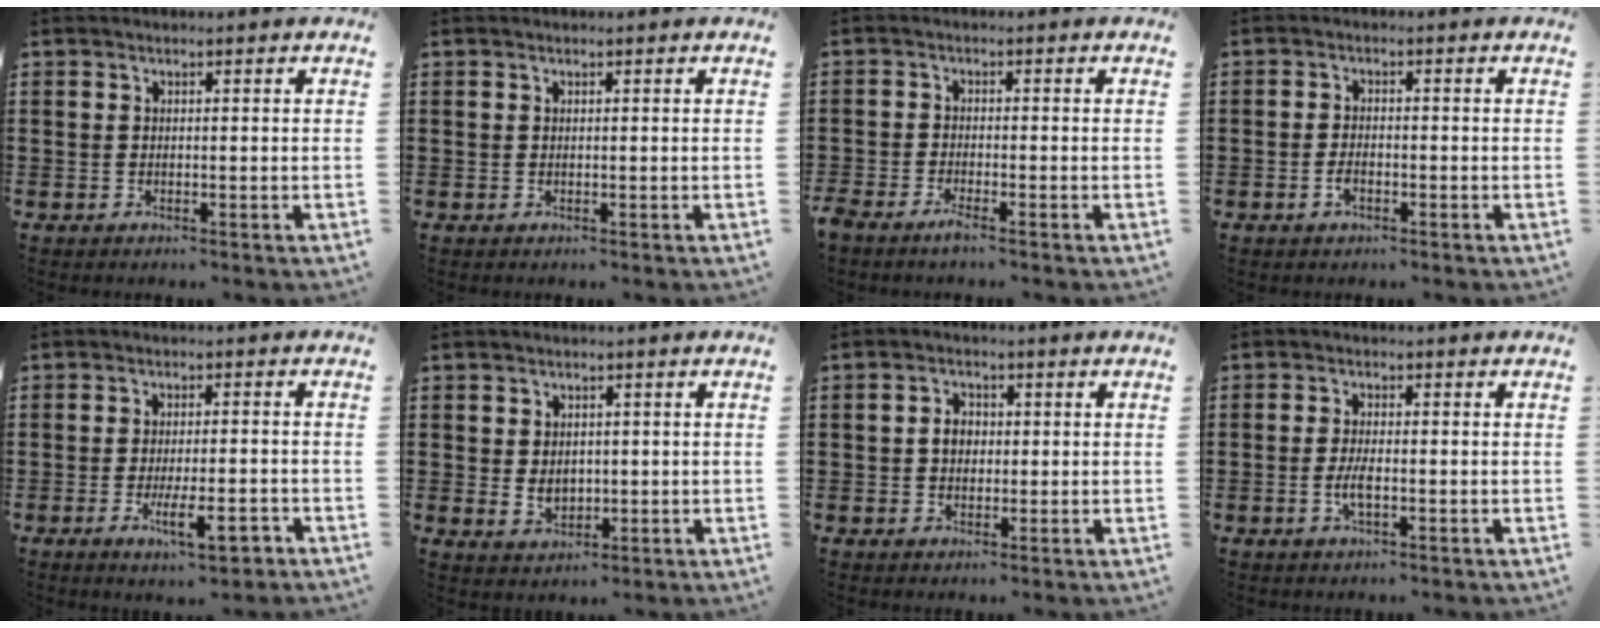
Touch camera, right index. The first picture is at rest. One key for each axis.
{"total": 0.0}
{"total": 1.9, "fx": -1.7, "fy": -0.1, "fz": 1.0, "tx": -0.023, "ty": -0.004, "tz": -0.034}
{"total": 1.8, "fx": -0.8, "fy": 0.8, "fz": 1.4, "tx": -0.027, "ty": 0.000, "tz": -0.016}
{"total": 6.6, "fx": -3.1, "fy": 1.9, "fz": 5.6, "tx": -0.102, "ty": -0.005, "tz": -0.053}
{"total": 2.7, "fx": 0.0, "fy": 2.3, "fz": 1.5, "tx": -0.027, "ty": 0.004, "tz": -0.004}
{"total": 2.4, "fx": 0.1, "fy": 1.8, "fz": 1.6, "tx": -0.035, "ty": 0.008, "tz": 0.000}
{"total": 3.0, "fx": -0.8, "fy": 0.7, "fz": 2.7, "tx": -0.061, "ty": -0.007, "tz": -0.019}